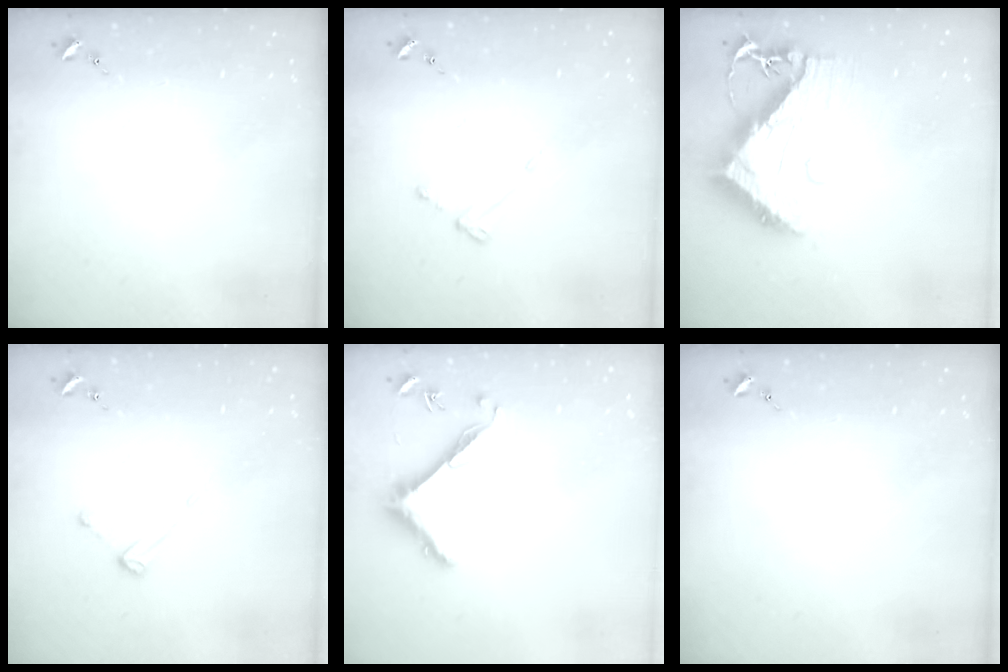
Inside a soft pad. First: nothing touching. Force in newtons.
{"total": 3.8, "press": 3.8, "slide": 0.4}
{"total": 14.0, "press": 14.0, "slide": 1.3}
{"total": 4.2, "press": 4.2, "slide": 0.3}
{"total": 7.5, "press": 7.5, "slide": 0.5}
{"total": 0.0}